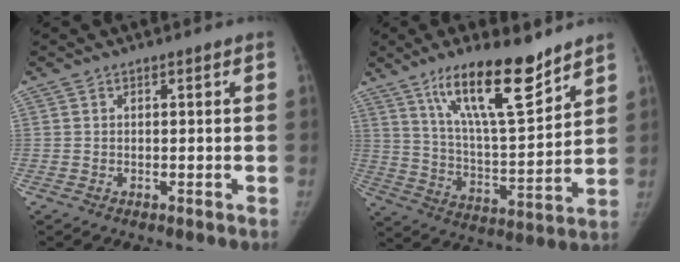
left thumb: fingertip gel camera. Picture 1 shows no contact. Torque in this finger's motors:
{"motor_torque": [0.83, -0.28, 1.81, -0.97, 0.51]}